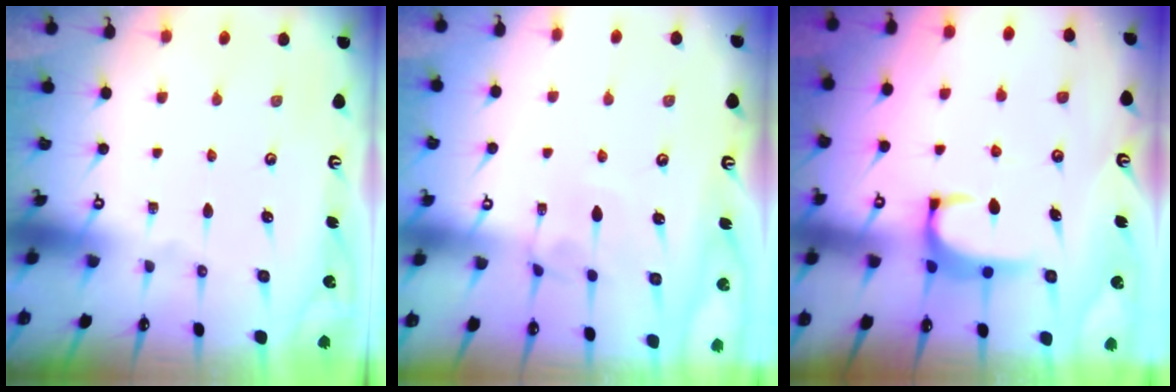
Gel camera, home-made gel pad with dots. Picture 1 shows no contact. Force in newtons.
{"total": 3.0, "press": 3.0, "slide": 0.3}
{"total": 2.0, "press": 2.0, "slide": 0.3}